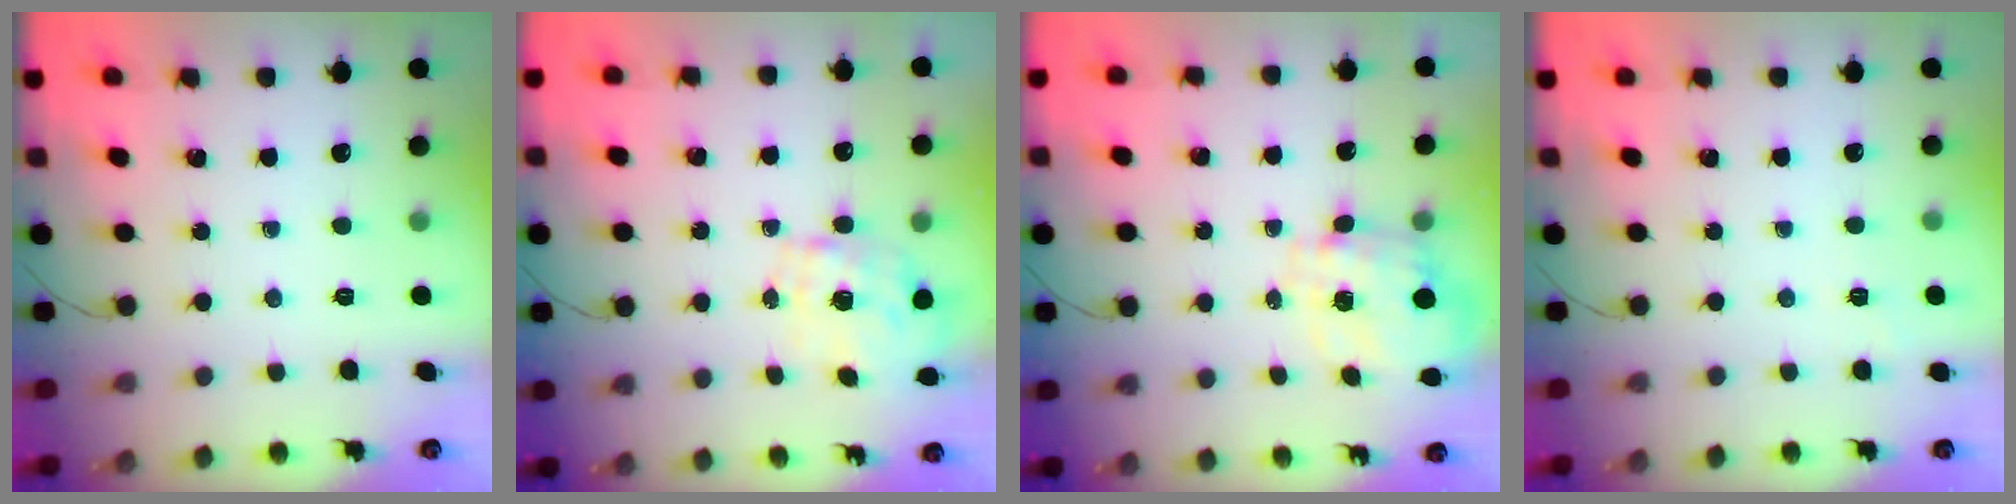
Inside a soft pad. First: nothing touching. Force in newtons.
{"total": 1.9, "press": 1.7, "slide": 0.7}
{"total": 2.9, "press": 2.7, "slide": 1.2}
{"total": 1.3, "press": 0.2, "slide": 1.3}